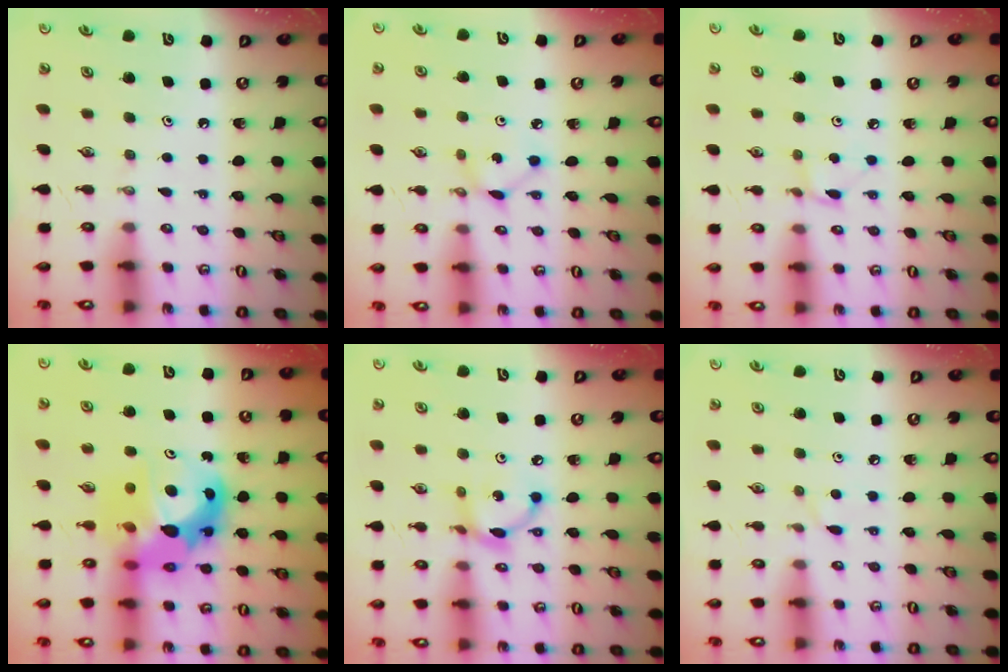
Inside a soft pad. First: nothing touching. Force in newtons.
{"total": 2.4, "press": 2.4, "slide": 0.1}
{"total": 2.0, "press": 2.0, "slide": 0.3}
{"total": 13.9, "press": 13.8, "slide": 1.3}
{"total": 8.8, "press": 8.8, "slide": 0.5}
{"total": 3.6, "press": 3.6, "slide": 0.3}